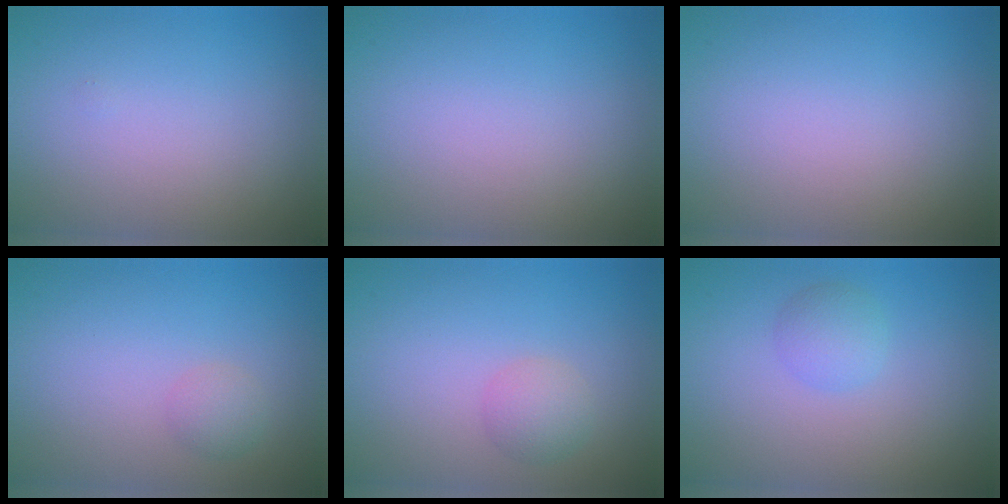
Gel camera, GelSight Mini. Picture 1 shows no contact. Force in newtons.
{"total": 0.0}
{"total": 0.0}
{"total": 1.3, "press": 1.3, "slide": 0.1}
{"total": 2.0, "press": 2.0, "slide": 0.0}
{"total": 1.9, "press": 1.9, "slide": 0.1}